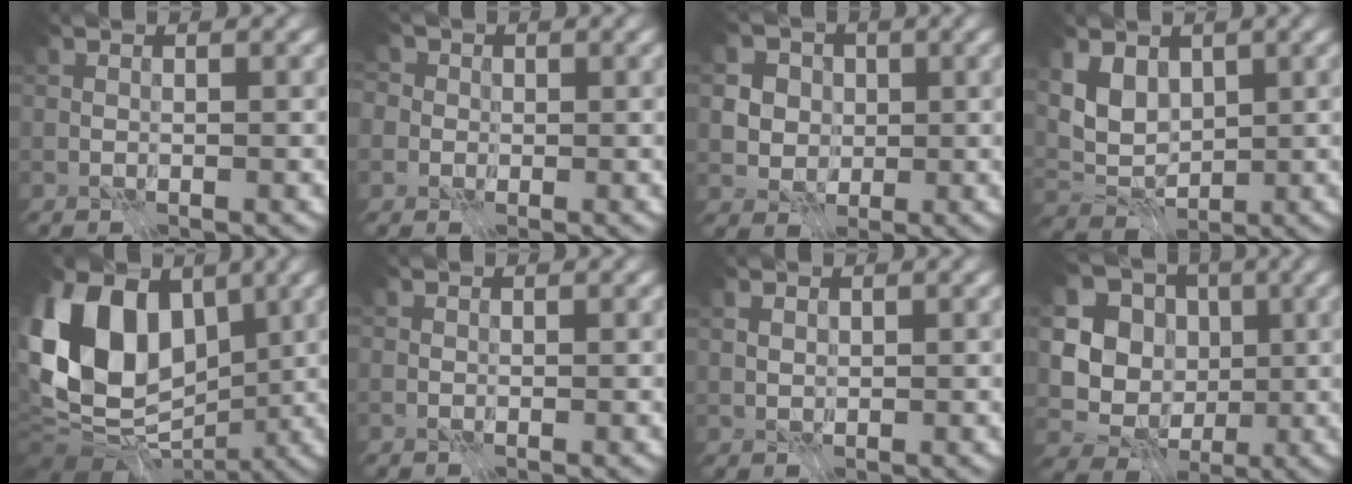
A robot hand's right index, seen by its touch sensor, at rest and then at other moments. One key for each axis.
{"total": 5.2, "fx": 2.0, "fy": 4.3, "fz": 2.1, "tx": -0.032, "ty": 0.025, "tz": 0.001}
{"total": 7.0, "fx": 1.9, "fy": 6.0, "fz": 3.0, "tx": -0.055, "ty": 0.020, "tz": 0.019}
{"total": 3.8, "fx": 1.6, "fy": 2.6, "fz": 2.2, "tx": -0.053, "ty": -0.011, "tz": 0.022}
{"total": 13.7, "fx": 1.2, "fy": 10.0, "fz": 9.3, "tx": -0.182, "ty": 0.011, "tz": 0.001}
{"total": 0.0}
{"total": 0.9, "fx": 0.4, "fy": 0.5, "fz": 0.5, "tx": -0.011, "ty": -0.001, "tz": 0.008}
{"total": 8.0, "fx": 0.8, "fy": 7.0, "fz": 3.8, "tx": -0.064, "ty": -0.013, "tz": 0.000}